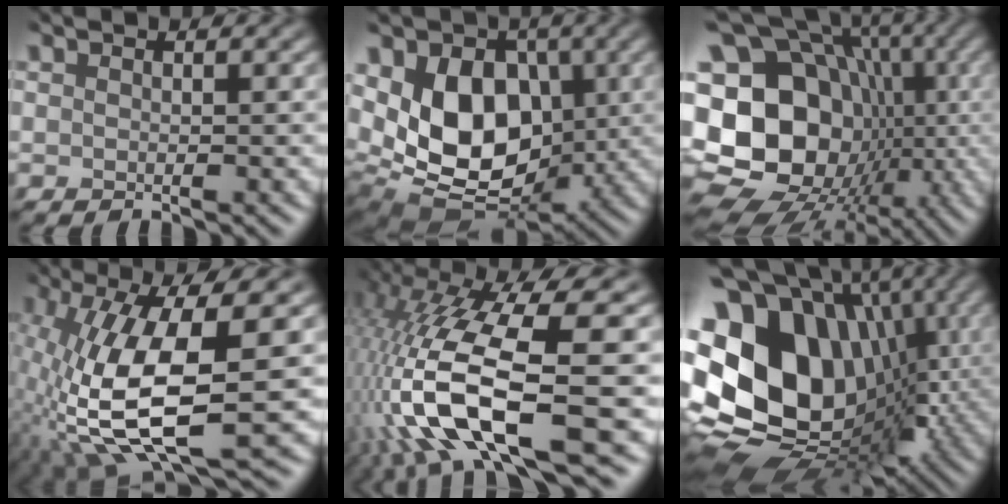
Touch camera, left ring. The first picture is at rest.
{"total": 10.9, "force": [-1.5, 7.5, 7.8], "torque": [-0.139, -0.026, 0.000]}
{"total": 20.4, "force": [-4.3, 17.6, 9.3], "torque": [-0.198, -0.014, -0.083]}
{"total": 10.3, "force": [-3.3, 3.0, 9.3], "torque": [-0.216, -0.031, -0.025]}
{"total": 13.6, "force": [-6.6, 2.8, 11.6], "torque": [-0.275, -0.021, -0.076]}
{"total": 14.9, "force": [-1.7, 12.1, 8.5], "torque": [-0.182, -0.011, -0.003]}